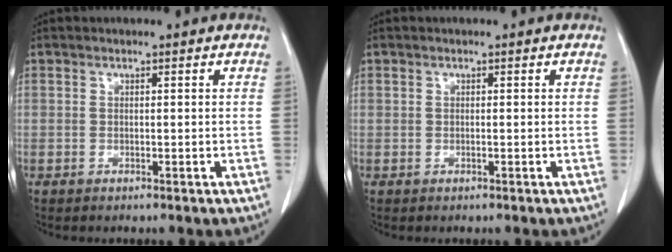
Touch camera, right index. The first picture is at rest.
{"total": 0.0}